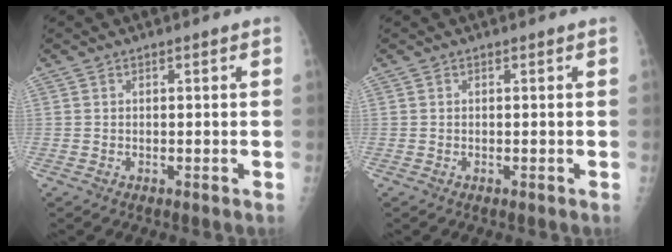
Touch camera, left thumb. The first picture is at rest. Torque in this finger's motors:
{"motor_torque": [0.07, 0.20, -0.19, -0.04, -0.01]}